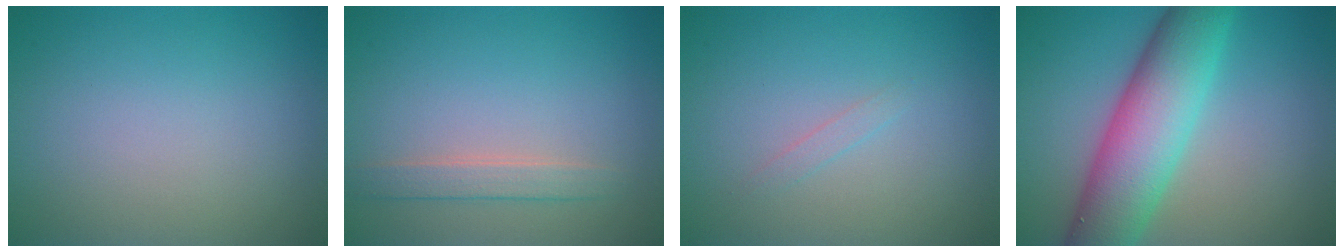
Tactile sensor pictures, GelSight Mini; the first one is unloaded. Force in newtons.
{"total": 1.9, "press": 1.9, "slide": 0.1}
{"total": 0.7, "press": 0.7, "slide": 0.0}
{"total": 9.1, "press": 9.1, "slide": 0.4}